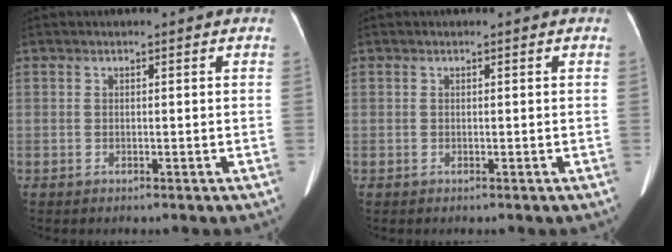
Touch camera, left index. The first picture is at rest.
{"total": 0.0}